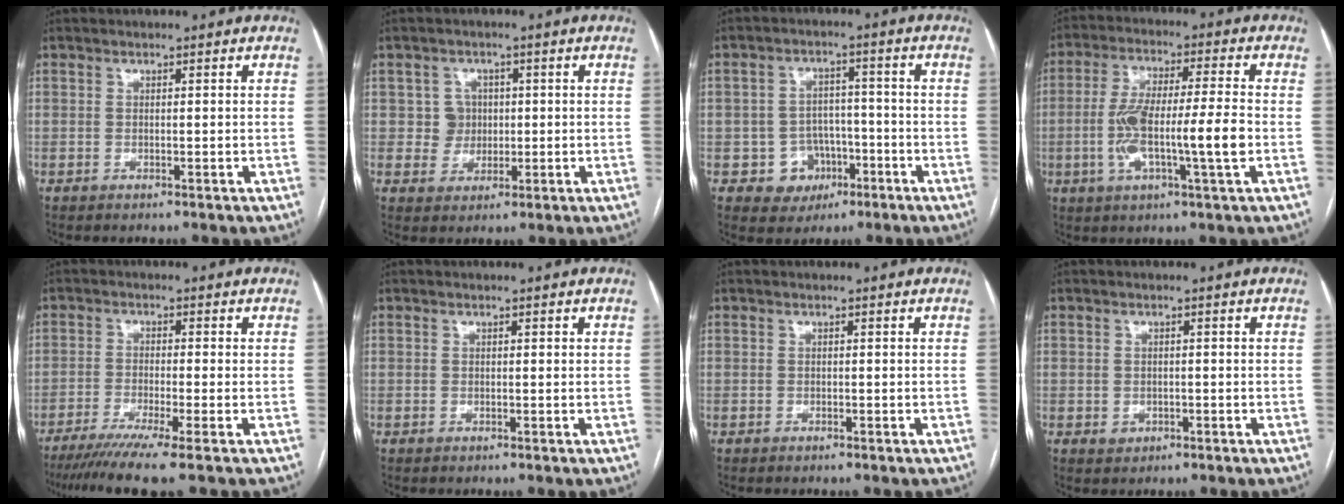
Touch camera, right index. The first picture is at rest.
{"total": 3.8, "force": [0.5, 3.8, 0.4], "torque": [0.002, 0.011, 0.011]}
{"total": 6.2, "force": [-2.5, 5.6, 0.8], "torque": [-0.001, 0.016, -0.029]}
{"total": 12.2, "force": [-2.2, 0.8, 11.9], "torque": [-0.227, 0.009, -0.043]}
{"total": 7.9, "force": [-5.8, -1.2, 5.3], "torque": [-0.081, -0.021, -0.096]}
{"total": 0.0}
{"total": 0.0}
{"total": 1.6, "force": [-0.4, 1.5, 0.3], "torque": [-0.002, 0.003, 0.000]}